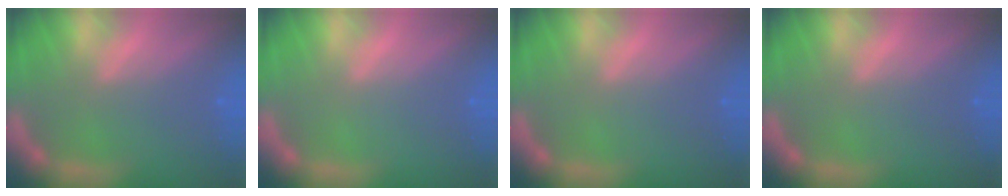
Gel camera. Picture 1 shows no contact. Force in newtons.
{"total": 0.0}
{"total": 0.0}
{"total": 0.0}